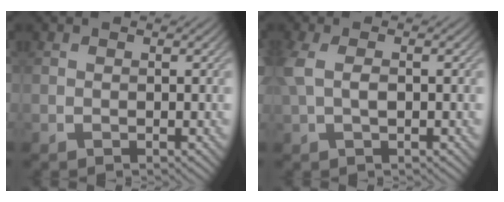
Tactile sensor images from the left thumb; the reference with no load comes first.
{"total": 3.3, "force": [0.3, 1.2, 3.0], "torque": [-0.081, 0.006, 0.002]}